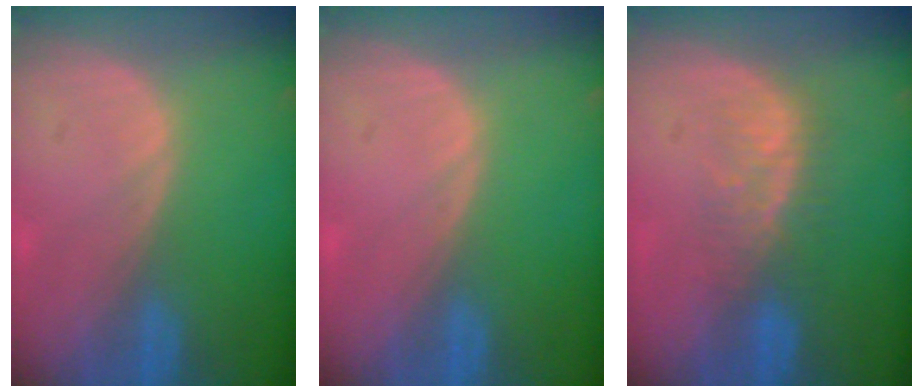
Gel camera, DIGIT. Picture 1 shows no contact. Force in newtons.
{"total": 0.0}
{"total": 5.0, "press": 4.7, "slide": 1.6}